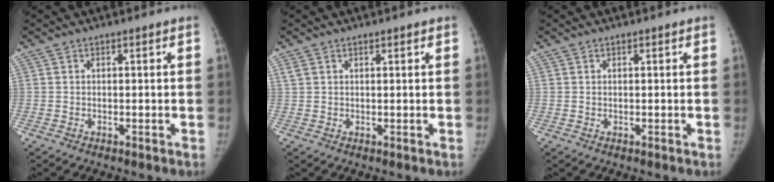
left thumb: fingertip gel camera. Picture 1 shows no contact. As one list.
[{"total": 1.9, "force": [1.3, 1.0, 0.9], "torque": [-0.011, 0.004, 0.025]}, {"total": 0.0}]